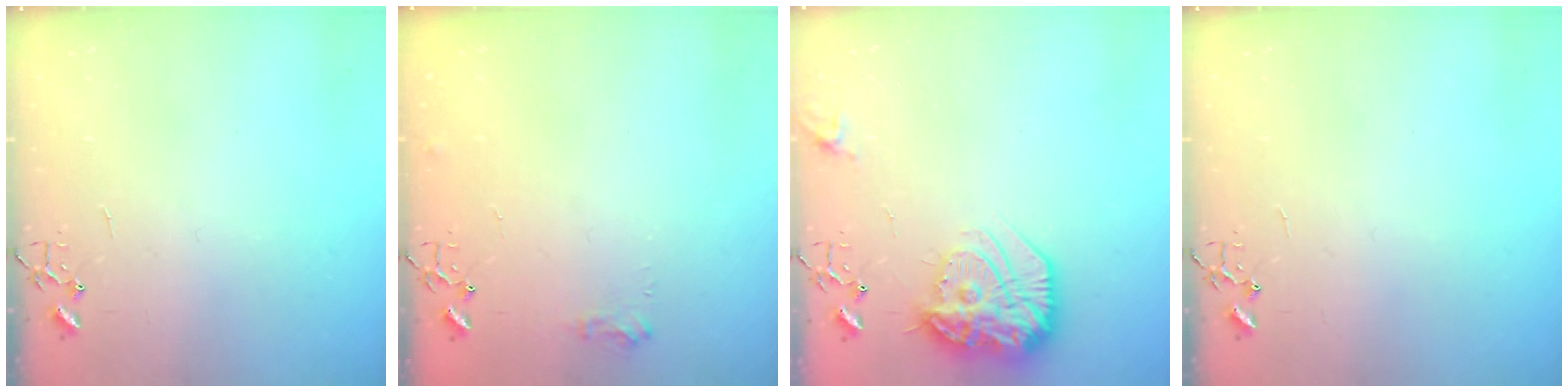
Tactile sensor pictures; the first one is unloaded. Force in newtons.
{"total": 6.9, "press": 6.9, "slide": 0.9}
{"total": 22.2, "press": 22.1, "slide": 1.5}
{"total": 0.0}